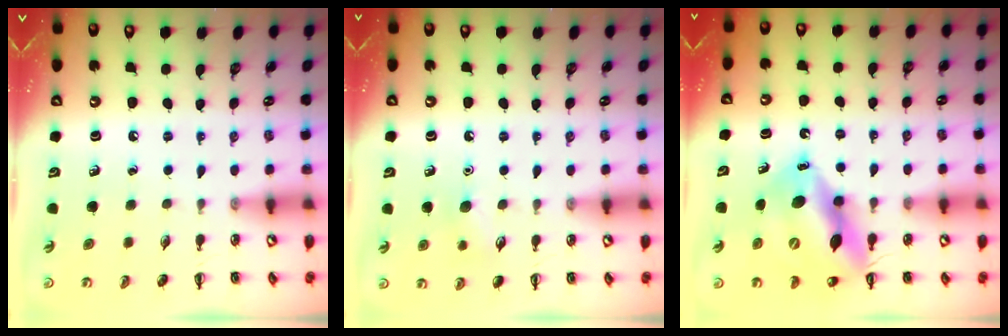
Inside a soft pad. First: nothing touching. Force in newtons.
{"total": 6.9, "press": 6.7, "slide": 1.7}
{"total": 14.7, "press": 14.1, "slide": 3.9}